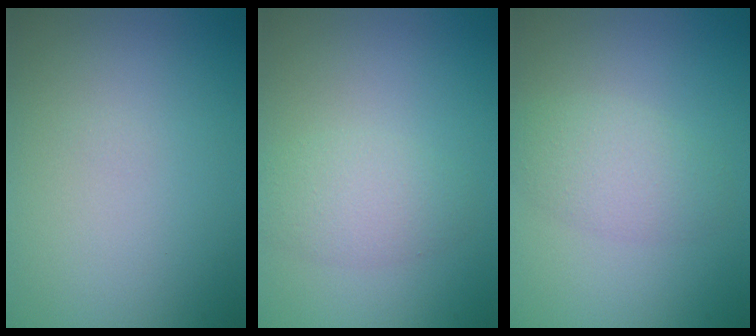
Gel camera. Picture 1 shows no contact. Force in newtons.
{"total": 2.6, "press": 2.6, "slide": 0.0}
{"total": 2.7, "press": 2.7, "slide": 0.1}